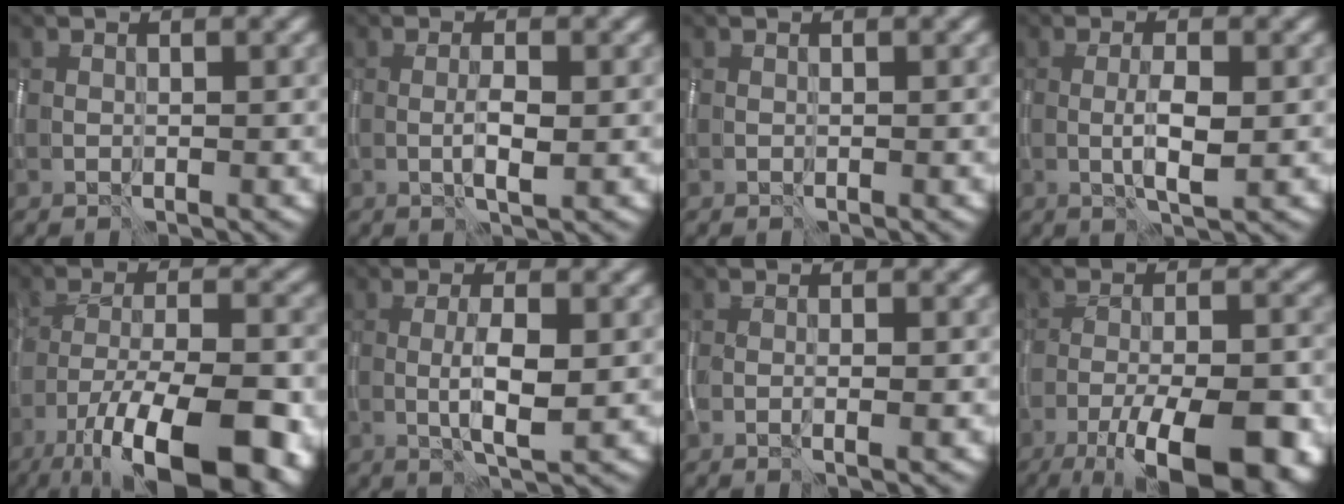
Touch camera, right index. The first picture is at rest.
{"total": 1.9, "force": [-0.5, 0.3, 1.8], "torque": [-0.034, -0.001, -0.009]}
{"total": 0.0}
{"total": 2.8, "force": [-0.5, 0.5, 2.7], "torque": [-0.050, -0.002, -0.008]}
{"total": 15.4, "force": [-9.3, 5.7, 10.9], "torque": [-0.167, -0.021, -0.141]}
{"total": 3.4, "force": [-0.5, 0.7, 3.3], "torque": [-0.061, -0.002, -0.009]}
{"total": 1.1, "force": [-0.3, 0.2, 1.0], "torque": [-0.012, -0.001, -0.007]}
{"total": 12.9, "force": [-7.1, 4.0, 10.0], "torque": [-0.156, -0.008, -0.107]}